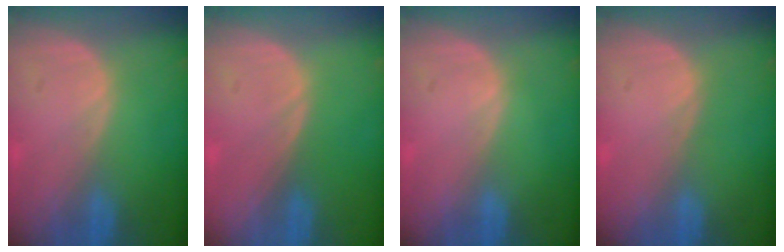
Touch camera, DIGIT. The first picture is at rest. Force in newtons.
{"total": 0.0}
{"total": 0.0}
{"total": 0.0}